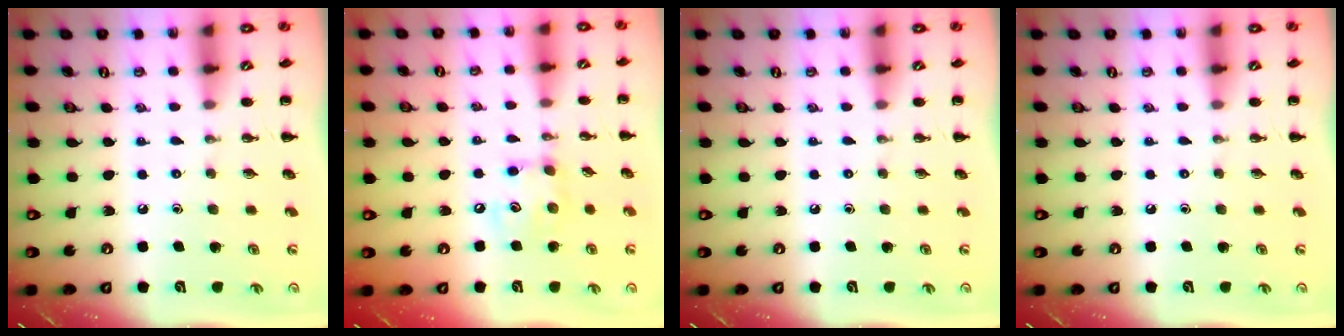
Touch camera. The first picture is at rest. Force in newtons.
{"total": 7.7, "press": 7.6, "slide": 0.4}
{"total": 0.0}
{"total": 0.0}